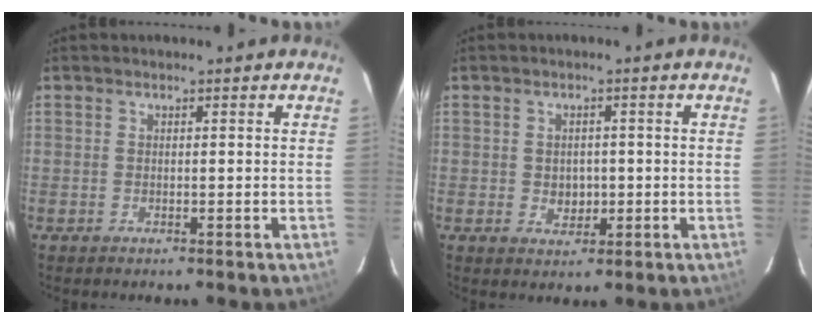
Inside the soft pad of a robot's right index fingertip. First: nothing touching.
{"total": 3.3, "force": [-0.4, 2.8, 1.7], "torque": [-0.027, 0.001, -0.001]}